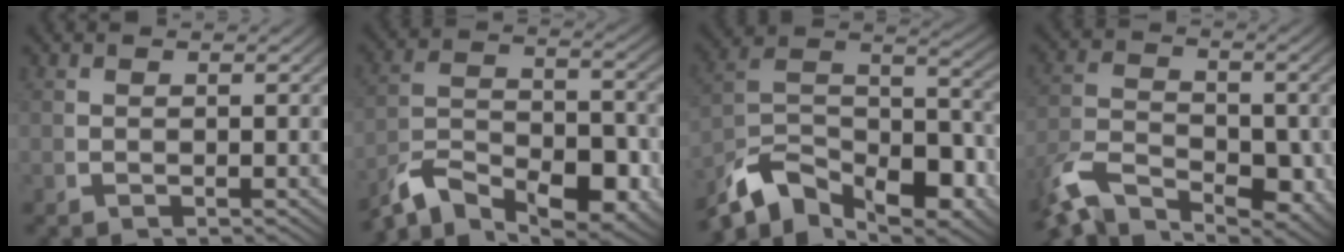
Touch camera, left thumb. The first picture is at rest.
{"total": 9.9, "force": [-3.9, 5.9, 6.9], "torque": [-0.138, -0.047, -0.055]}
{"total": 12.8, "force": [-3.1, 8.2, 9.3], "torque": [-0.205, -0.048, -0.037]}
{"total": 7.4, "force": [-3.7, 4.2, 4.8], "torque": [-0.081, -0.035, -0.060]}